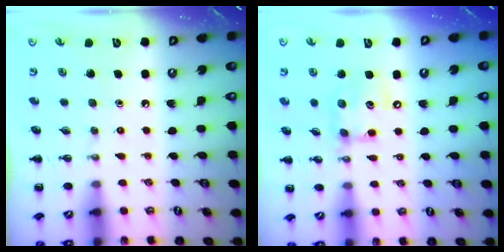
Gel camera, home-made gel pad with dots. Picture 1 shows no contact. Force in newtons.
{"total": 10.8, "press": 10.7, "slide": 1.5}